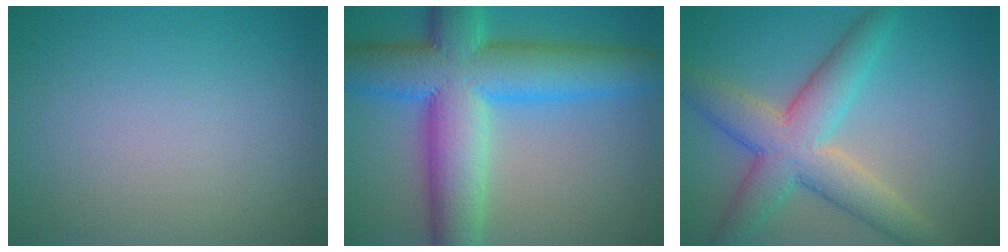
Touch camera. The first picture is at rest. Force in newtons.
{"total": 12.9, "press": 12.9, "slide": 0.3}
{"total": 7.0, "press": 7.0, "slide": 0.2}